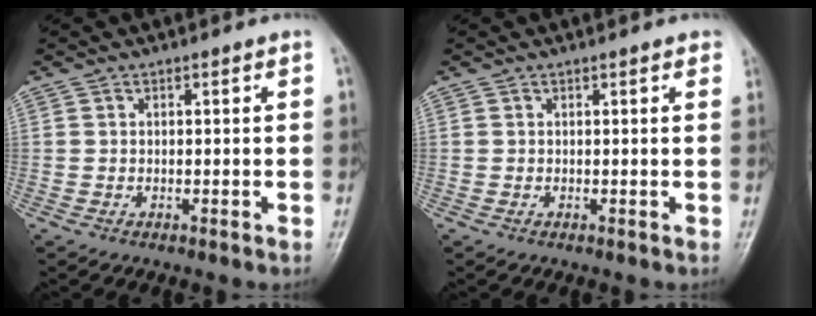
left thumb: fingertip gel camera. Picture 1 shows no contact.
{"total": 1.4, "force": [0.9, 0.4, 0.9], "torque": [-0.005, 0.003, 0.007]}